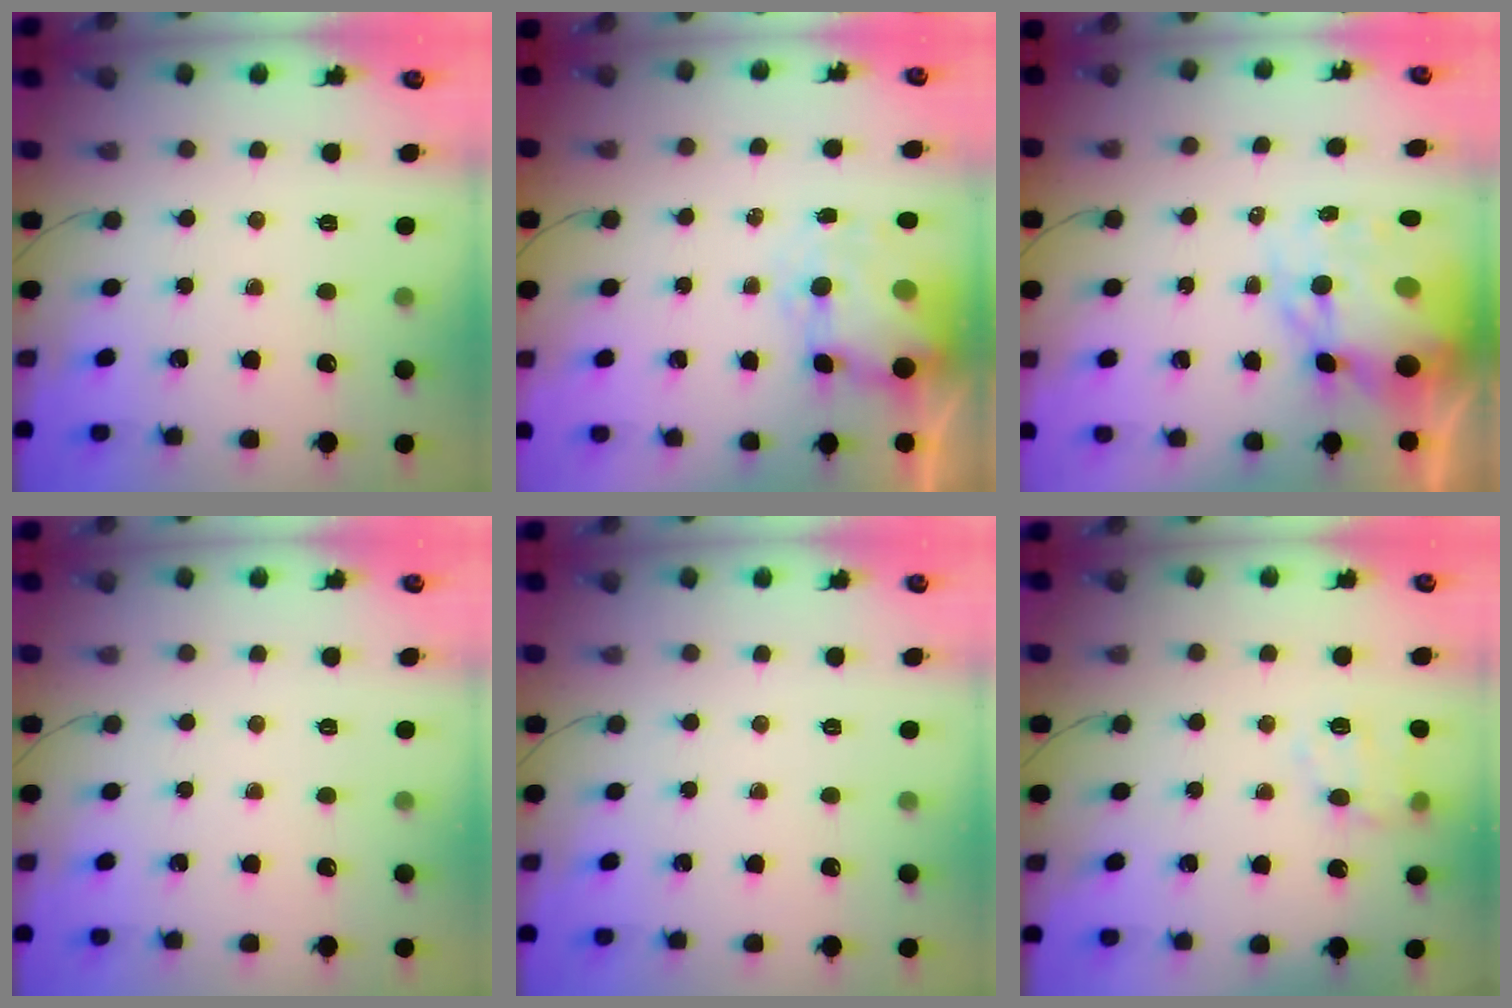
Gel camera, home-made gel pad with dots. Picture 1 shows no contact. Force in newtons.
{"total": 8.0, "press": 7.9, "slide": 1.5}
{"total": 14.4, "press": 14.0, "slide": 3.6}
{"total": 0.0}
{"total": 0.0}
{"total": 8.1, "press": 8.1, "slide": 0.9}